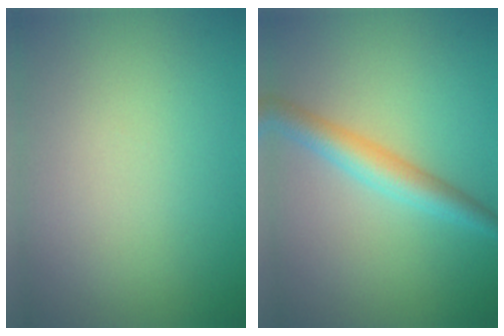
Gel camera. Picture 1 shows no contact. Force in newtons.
{"total": 3.6, "press": 3.6, "slide": 0.1}